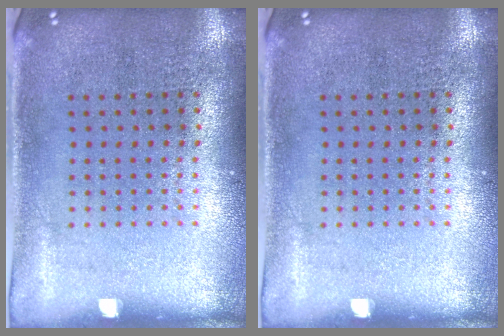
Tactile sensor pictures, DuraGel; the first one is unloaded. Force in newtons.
{"total": 0.0}